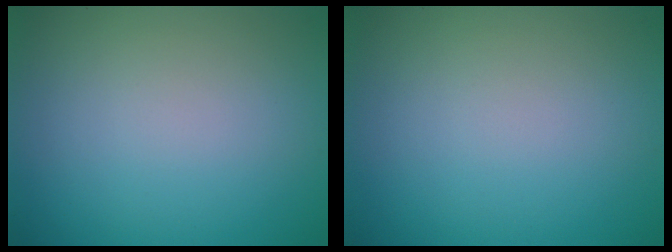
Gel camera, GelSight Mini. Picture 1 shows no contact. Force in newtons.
{"total": 0.0}